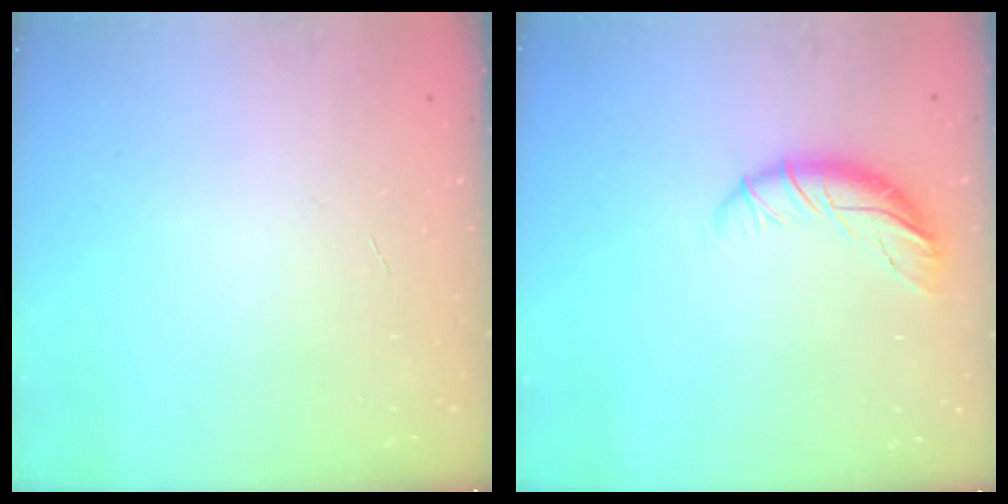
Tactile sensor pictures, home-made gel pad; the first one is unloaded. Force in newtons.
{"total": 9.0, "press": 8.8, "slide": 1.8}